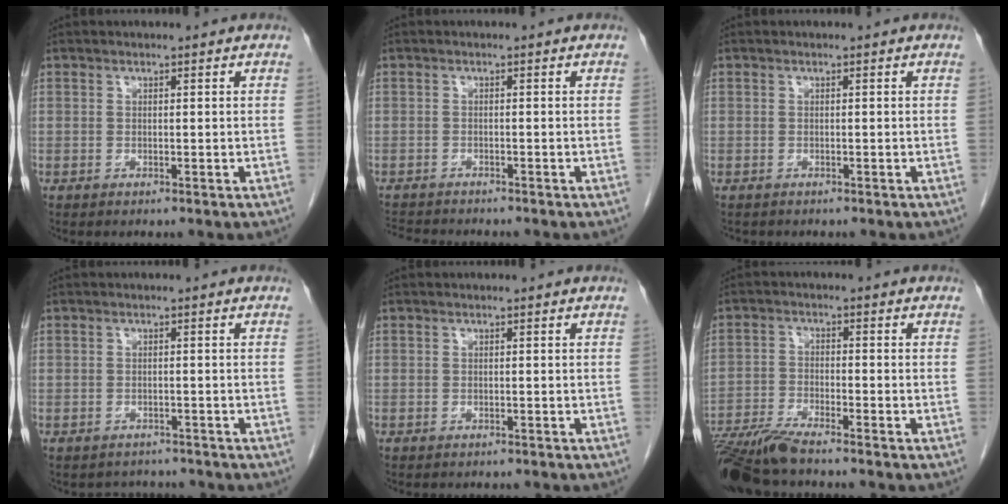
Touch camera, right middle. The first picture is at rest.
{"total": 5.1, "force": [-4.8, 0.6, 1.4], "torque": [-0.020, -0.011, -0.077]}
{"total": 0.9, "force": [-0.8, 0.3, 0.2], "torque": [-0.013, -0.002, -0.012]}
{"total": 3.2, "force": [-2.9, 1.4, -0.3], "torque": [0.003, 0.005, -0.042]}
{"total": 3.0, "force": [-2.7, 1.0, 1.0], "torque": [-0.015, -0.003, -0.028]}
{"total": 8.4, "force": [-7.4, -0.3, 3.8], "torque": [-0.065, -0.024, -0.134]}